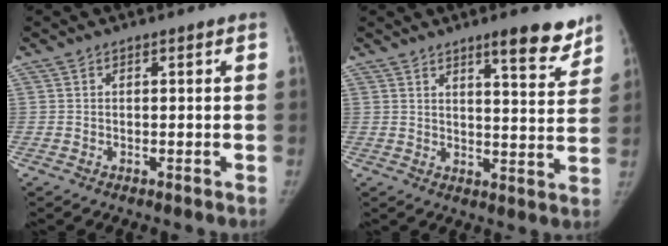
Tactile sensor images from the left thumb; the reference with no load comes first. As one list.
[{"total": 9.5, "force": [6.9, 2.0, 6.1], "torque": [-0.056, -0.046, 0.097]}]